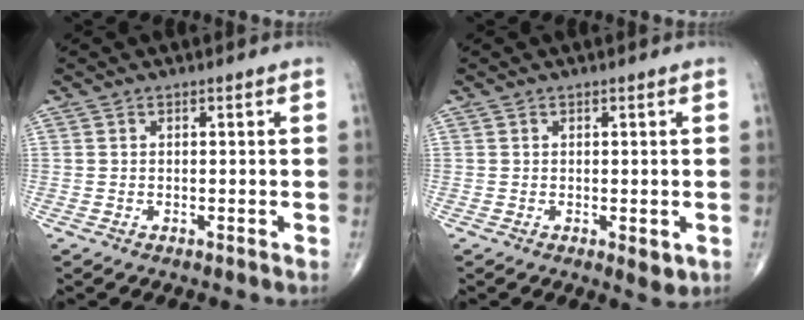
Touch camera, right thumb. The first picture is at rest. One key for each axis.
{"total": 2.4, "fx": -0.4, "fy": 1.1, "fz": 2.1, "tx": -0.020, "ty": -0.006, "tz": -0.003}